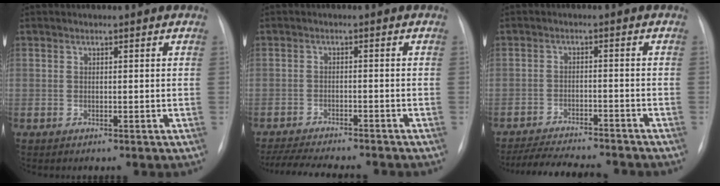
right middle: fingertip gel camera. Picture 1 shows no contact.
{"total": 13.2, "force": [-11.8, 2.2, 5.5], "torque": [-0.098, -0.012, -0.165]}
{"total": 13.4, "force": [-12.2, 1.9, 5.0], "torque": [-0.081, -0.008, -0.173]}